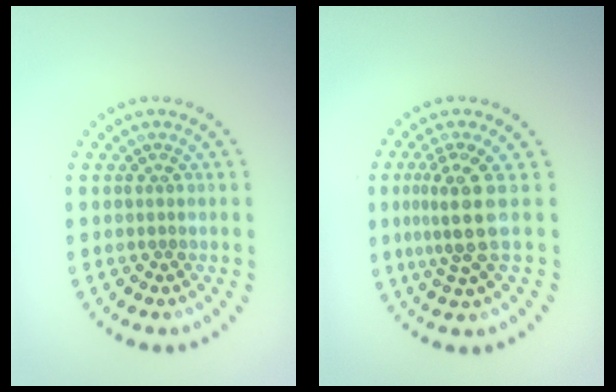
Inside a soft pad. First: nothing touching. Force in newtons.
{"total": 3.5, "press": 2.5, "slide": 2.4}